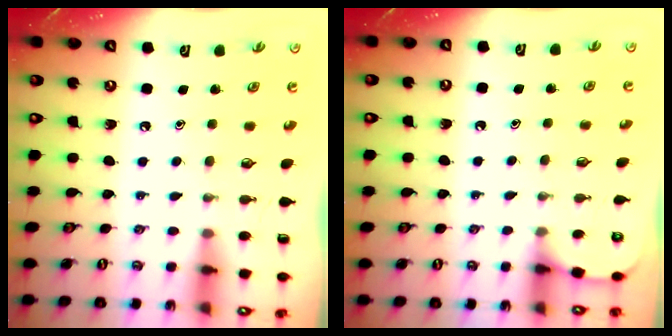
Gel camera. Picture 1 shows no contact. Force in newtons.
{"total": 3.4, "press": 3.4, "slide": 0.4}